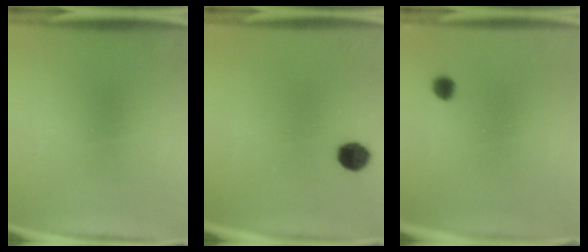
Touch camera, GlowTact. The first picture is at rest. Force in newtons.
{"total": 5.5}
{"total": 1.9}